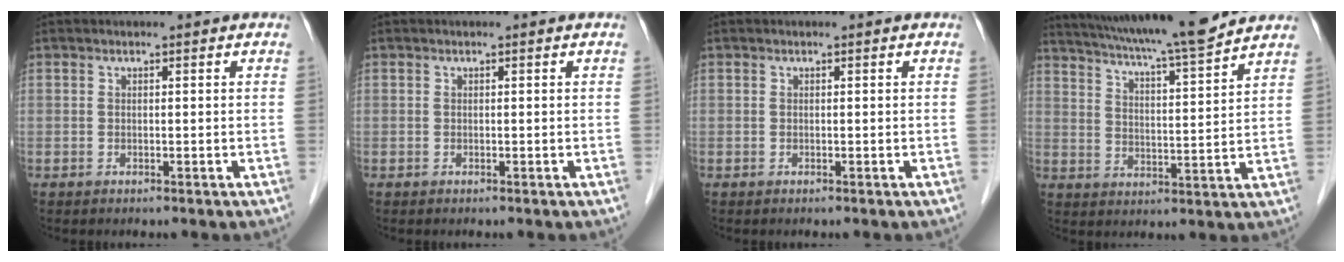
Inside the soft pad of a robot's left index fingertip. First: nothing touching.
{"total": 0.0}
{"total": 0.0}
{"total": 16.5, "force": [14.6, -0.3, 7.6], "torque": [-0.131, 0.002, 0.219]}